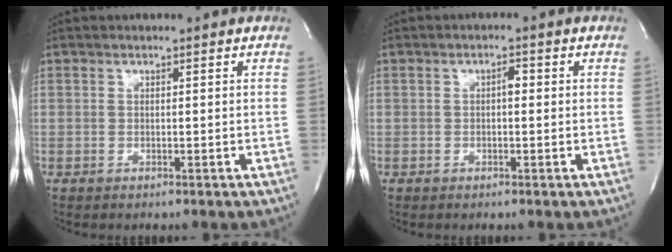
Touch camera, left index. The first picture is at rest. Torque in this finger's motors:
{"motor_torque": [0.03, 0.00, 0.01, 0.00]}